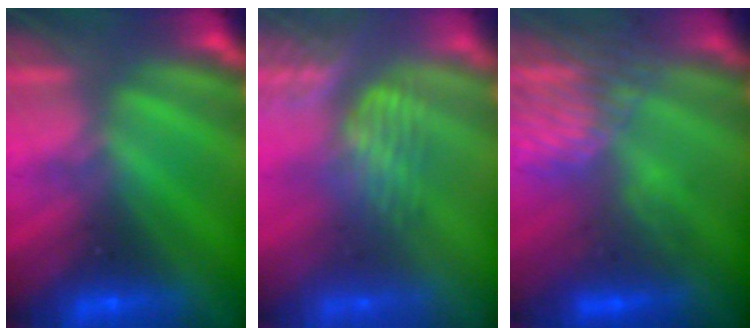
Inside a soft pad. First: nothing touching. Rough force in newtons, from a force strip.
{"total": 4.8}
{"total": 3.4}